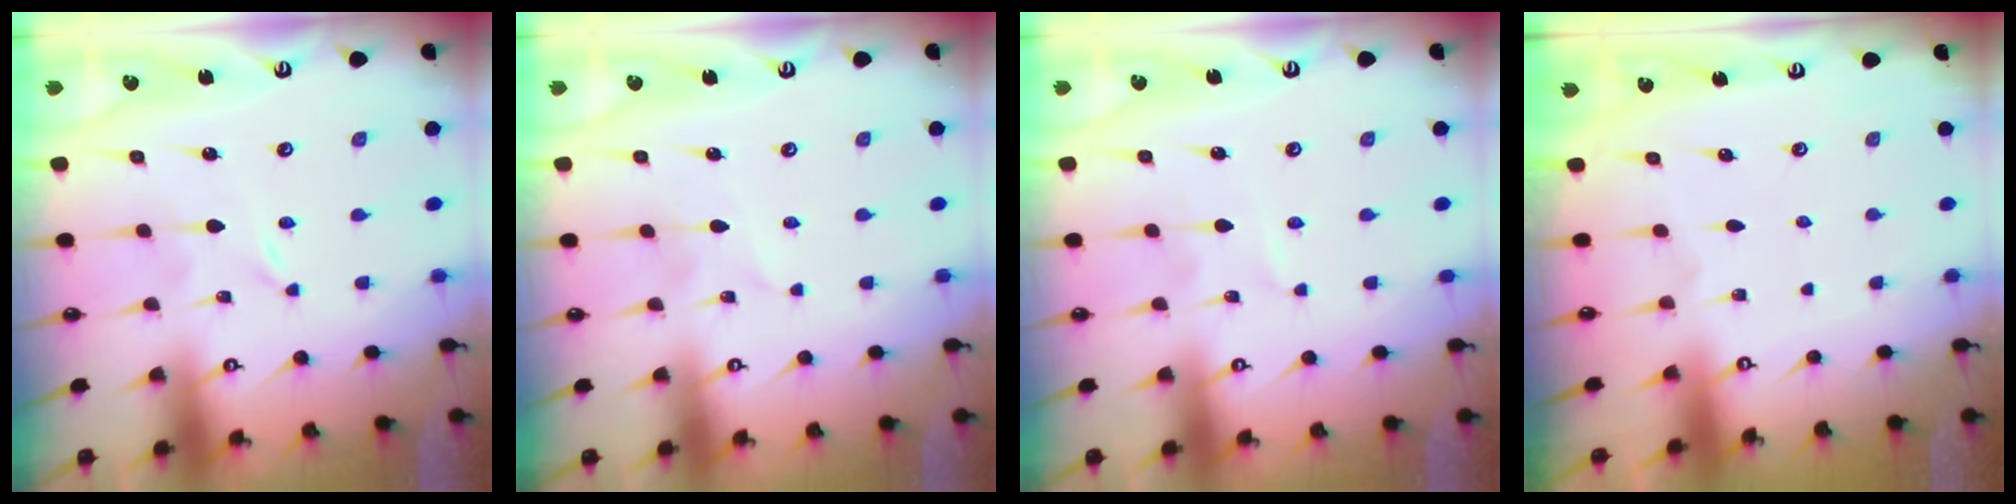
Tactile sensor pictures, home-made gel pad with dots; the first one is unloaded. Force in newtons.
{"total": 1.6, "press": 1.6, "slide": 0.1}
{"total": 1.9, "press": 1.9, "slide": 0.2}
{"total": 0.0}